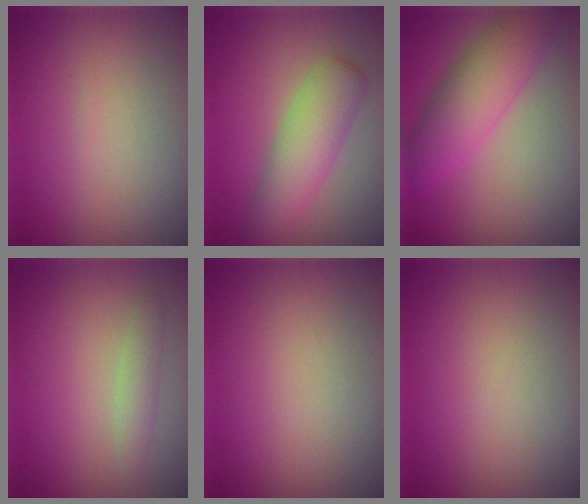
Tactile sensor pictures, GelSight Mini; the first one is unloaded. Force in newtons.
{"total": 5.0, "press": 5.0, "slide": 0.2}
{"total": 6.3, "press": 6.3, "slide": 0.1}
{"total": 1.6, "press": 1.6, "slide": 0.0}
{"total": 0.0}
{"total": 0.0}